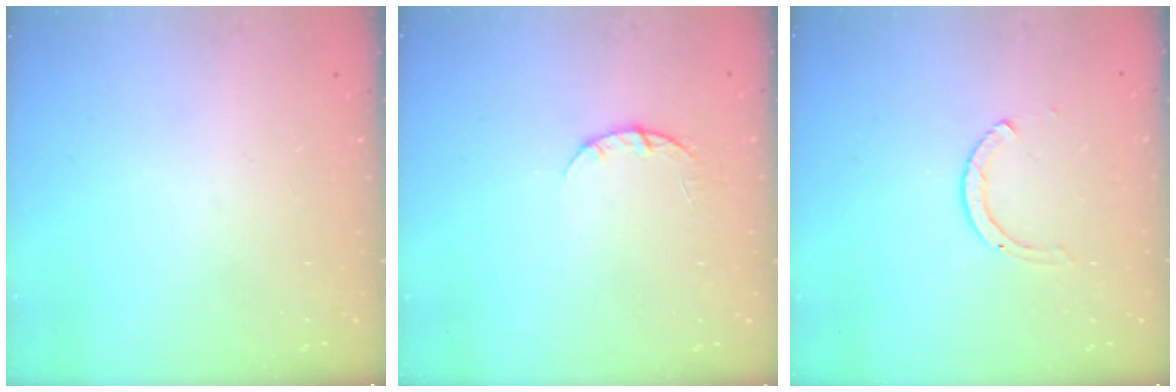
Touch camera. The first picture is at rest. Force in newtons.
{"total": 2.3, "press": 2.3, "slide": 0.3}
{"total": 2.6, "press": 2.6, "slide": 0.3}